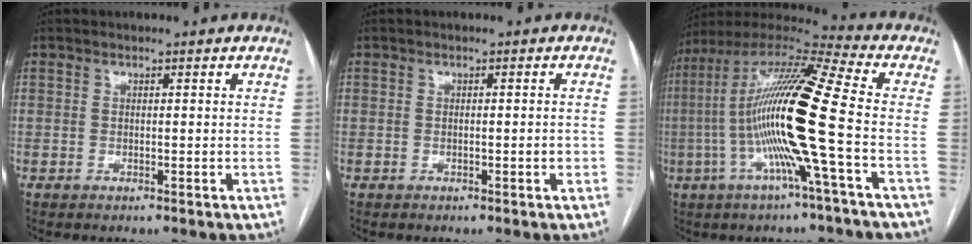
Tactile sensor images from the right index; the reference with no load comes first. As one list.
[{"total": 1.4, "force": [-0.4, 0.3, 1.3], "torque": [-0.020, 0.001, -0.003]}, {"total": 18.8, "force": [-3.1, -0.6, 18.5], "torque": [-0.355, 0.005, -0.076]}]